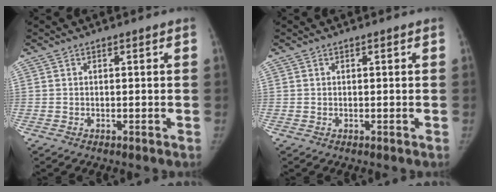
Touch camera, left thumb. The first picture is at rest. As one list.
[{"total": 0.0}]